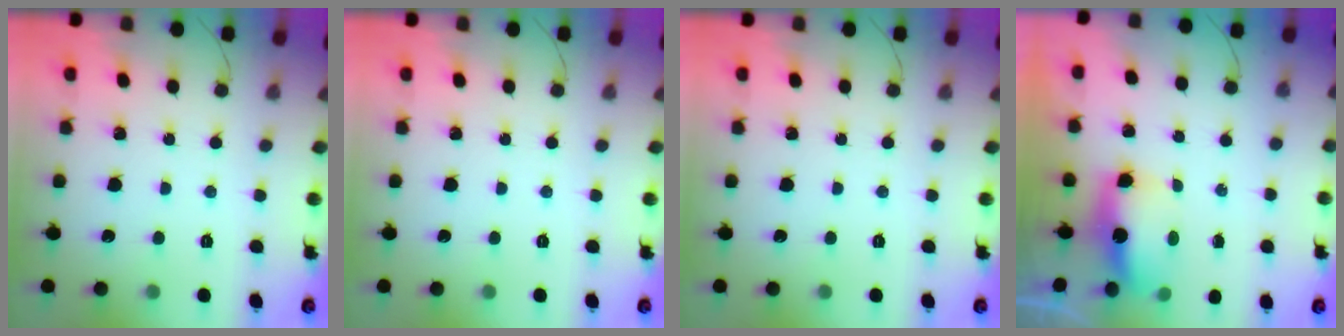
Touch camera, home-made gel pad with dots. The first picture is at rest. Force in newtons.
{"total": 0.0}
{"total": 0.0}
{"total": 7.6, "press": 7.5, "slide": 0.8}